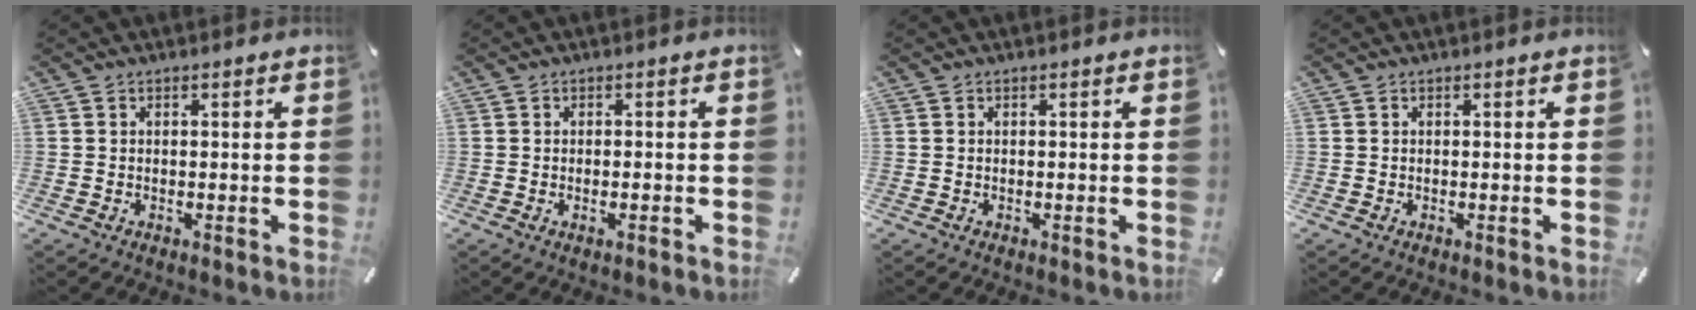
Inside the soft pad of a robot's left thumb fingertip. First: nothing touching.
{"total": 1.1, "force": [-0.4, 0.3, 1.0], "torque": [-0.018, 0.000, -0.007]}
{"total": 0.0}
{"total": 0.0}